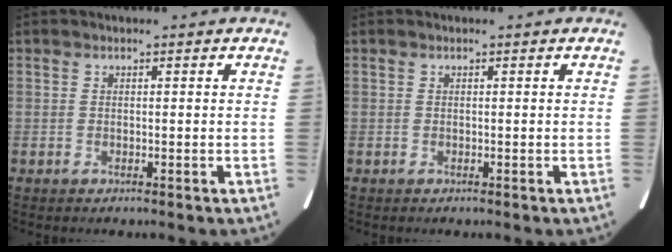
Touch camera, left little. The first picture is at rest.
{"total": 0.0}